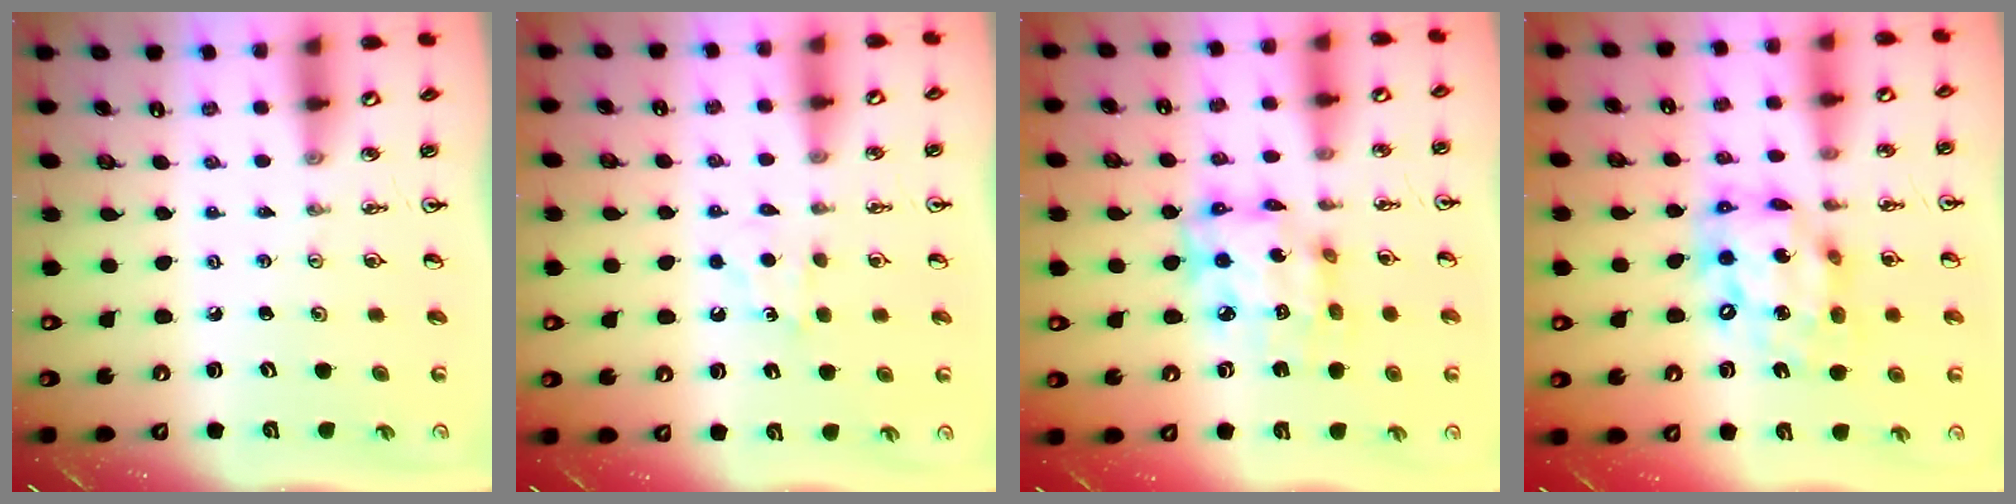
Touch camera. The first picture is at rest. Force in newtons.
{"total": 6.4, "press": 6.4, "slide": 0.8}
{"total": 13.3, "press": 13.2, "slide": 1.5}
{"total": 15.5, "press": 15.5, "slide": 1.1}